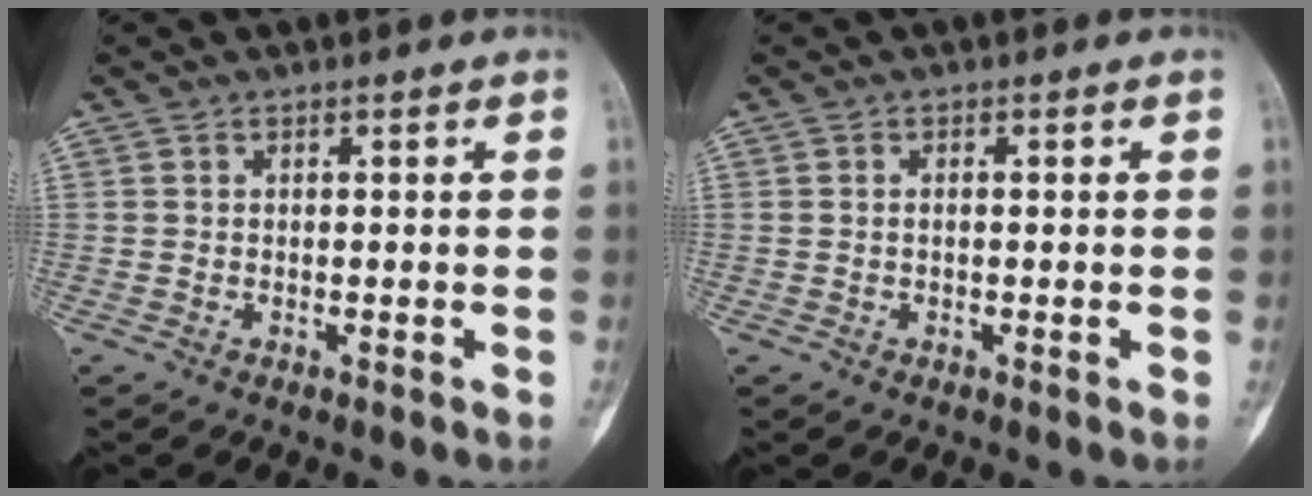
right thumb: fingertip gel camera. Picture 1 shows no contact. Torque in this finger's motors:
{"motor_torque": [-0.04, 0.06, 0.14, 0.10, -0.01]}